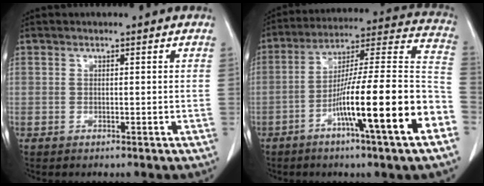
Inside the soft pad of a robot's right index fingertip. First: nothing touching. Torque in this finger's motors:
{"motor_torque": [2.14, 0.00, 1.05, 0.21]}